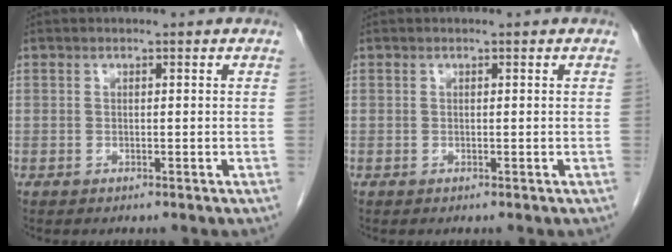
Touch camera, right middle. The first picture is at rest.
{"total": 0.0}